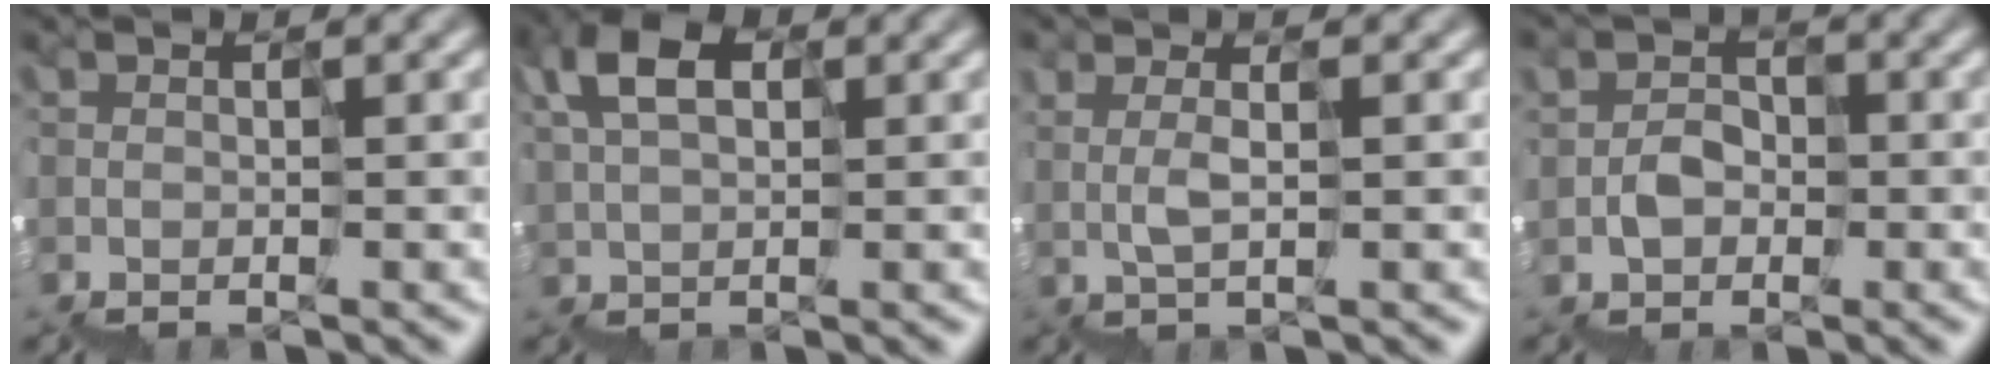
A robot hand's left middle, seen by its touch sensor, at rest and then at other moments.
{"total": 5.0, "force": [2.4, 2.6, 3.6], "torque": [-0.078, 0.025, 0.039]}
{"total": 1.6, "force": [1.6, -0.2, 0.1], "torque": [-0.004, 0.005, 0.038]}
{"total": 1.2, "force": [0.2, 1.2, -0.2], "torque": [0.009, 0.014, 0.005]}